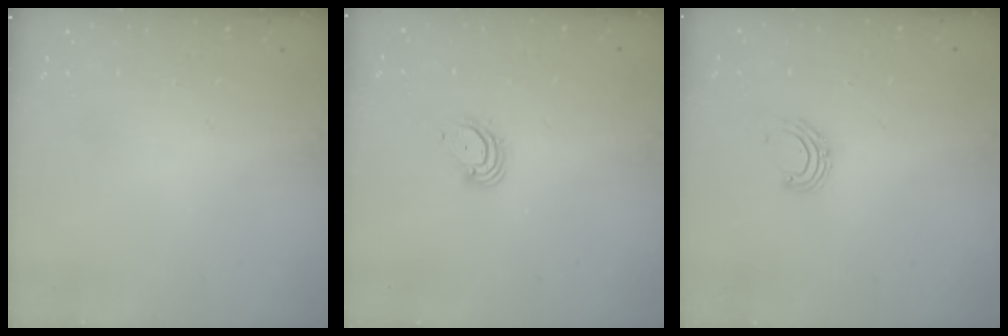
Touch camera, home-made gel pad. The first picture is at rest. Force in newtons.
{"total": 4.3, "press": 4.3, "slide": 0.4}
{"total": 6.0, "press": 5.9, "slide": 1.1}